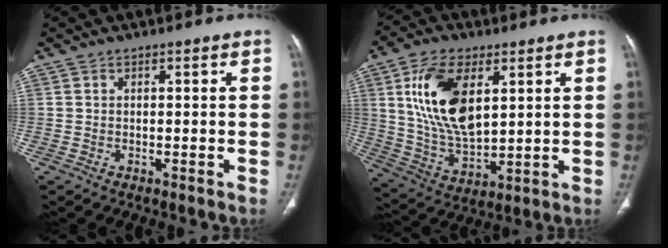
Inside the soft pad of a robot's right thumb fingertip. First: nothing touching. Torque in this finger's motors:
{"motor_torque": [2.28, 2.25, 1.80, -0.27, 0.22]}